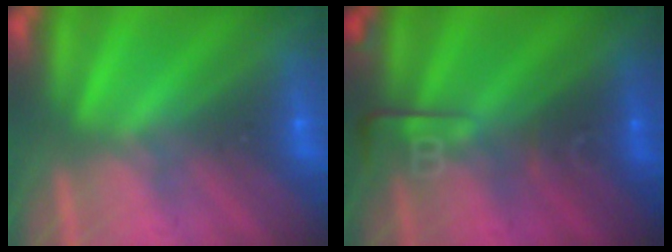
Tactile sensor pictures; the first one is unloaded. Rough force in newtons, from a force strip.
{"total": 2.6}